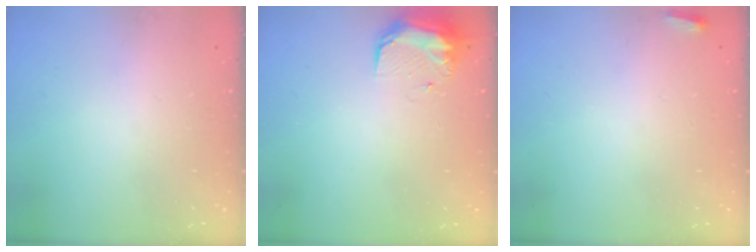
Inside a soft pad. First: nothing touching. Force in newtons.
{"total": 9.3, "press": 9.3, "slide": 0.7}
{"total": 2.7, "press": 2.6, "slide": 0.9}